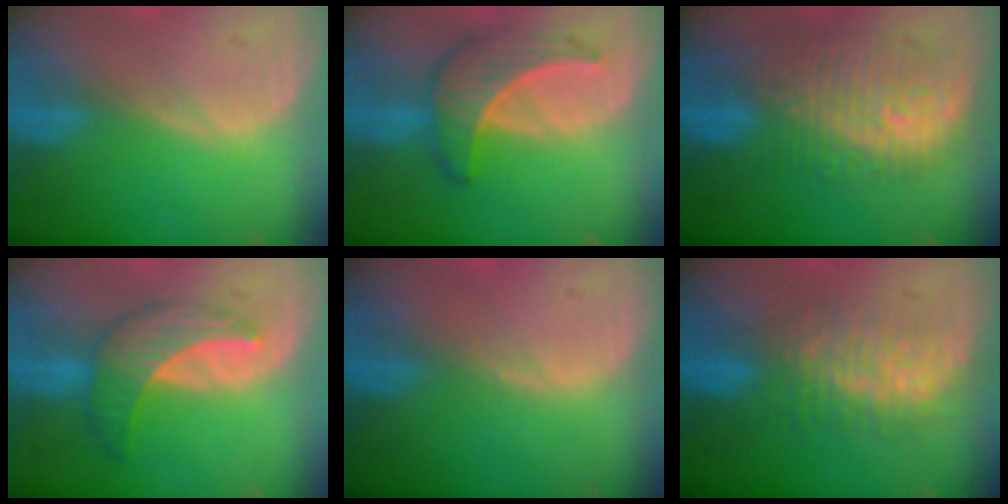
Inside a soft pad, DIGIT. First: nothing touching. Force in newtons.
{"total": 6.5, "press": 6.4, "slide": 1.1}
{"total": 11.3, "press": 10.6, "slide": 3.9}
{"total": 7.3, "press": 6.6, "slide": 3.2}
{"total": 0.5, "press": 0.5, "slide": 0.1}
{"total": 7.8, "press": 7.6, "slide": 2.0}